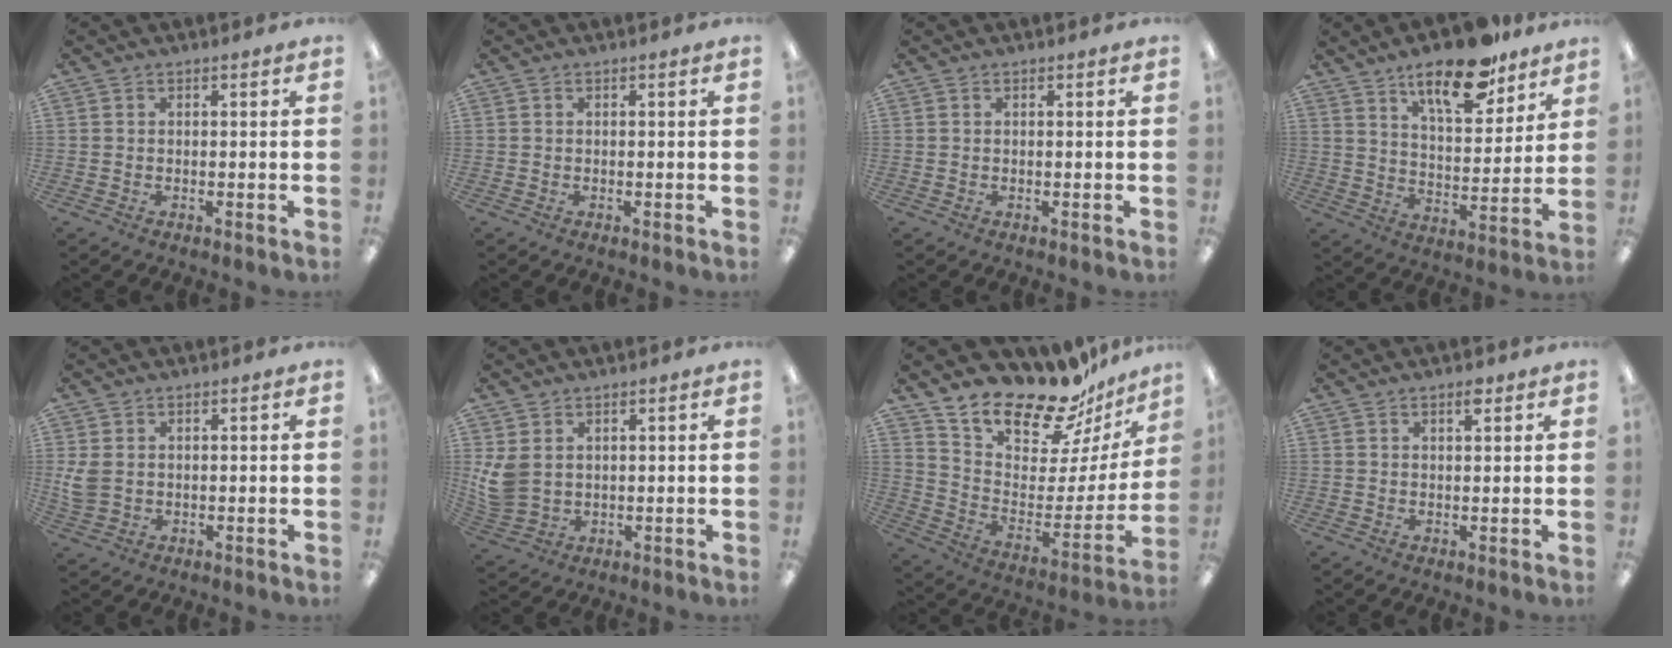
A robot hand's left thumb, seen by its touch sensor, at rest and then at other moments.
{"total": 0.0}
{"total": 0.0}
{"total": 16.7, "force": [12.2, 6.1, 9.5], "torque": [-0.144, -0.065, 0.205]}
{"total": 4.1, "force": [1.0, 3.2, 2.4], "torque": [-0.046, 0.000, 0.018]}
{"total": 6.5, "force": [2.4, 4.9, 3.5], "torque": [-0.084, -0.004, 0.052]}
{"total": 20.5, "force": [18.1, 6.5, 7.0], "torque": [-0.117, -0.150, 0.315]}
{"total": 2.2, "force": [1.7, 0.6, 1.3], "torque": [-0.014, -0.006, 0.027]}